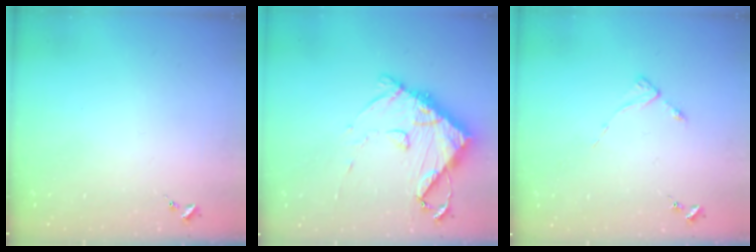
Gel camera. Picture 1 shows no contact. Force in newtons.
{"total": 13.5, "press": 13.4, "slide": 1.5}
{"total": 2.7, "press": 2.7, "slide": 0.3}